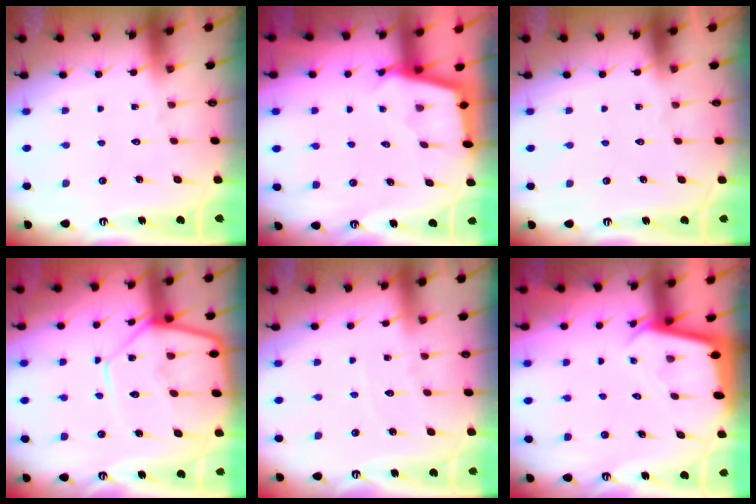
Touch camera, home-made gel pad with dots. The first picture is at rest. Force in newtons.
{"total": 2.3, "press": 2.3, "slide": 0.1}
{"total": 0.0}
{"total": 13.3, "press": 13.3, "slide": 1.3}
{"total": 2.5, "press": 2.5, "slide": 0.4}
{"total": 2.5, "press": 2.5, "slide": 0.1}